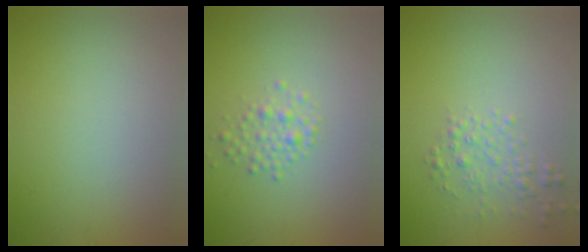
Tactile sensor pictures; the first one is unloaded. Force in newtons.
{"total": 1.8, "press": 1.8, "slide": 0.0}
{"total": 1.9, "press": 1.9, "slide": 0.0}